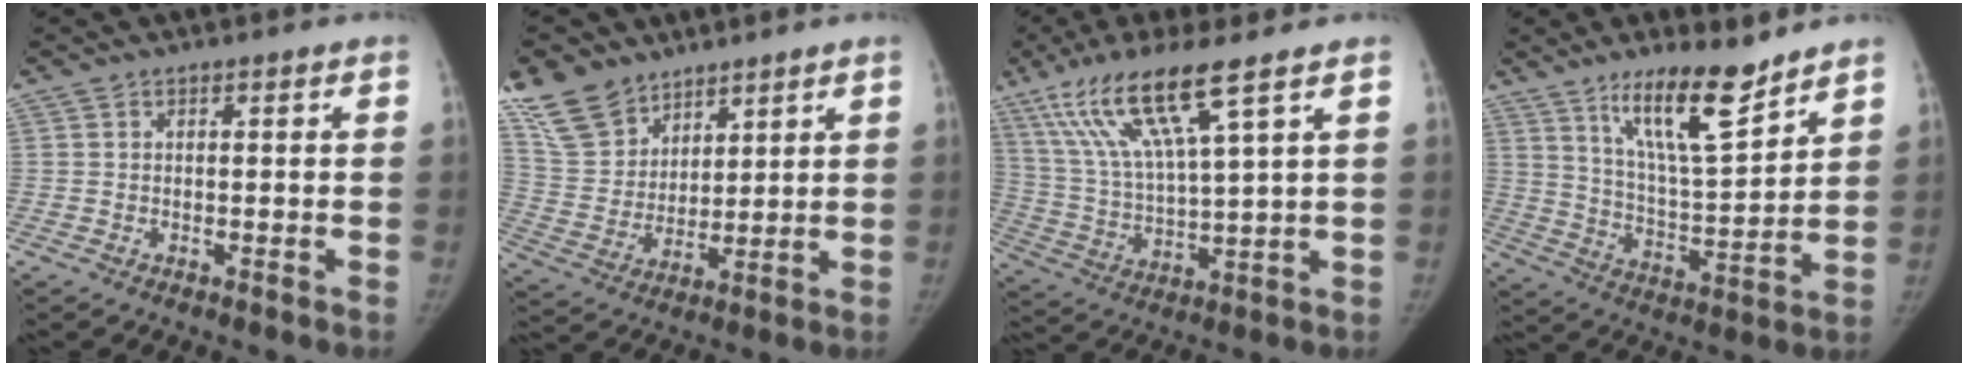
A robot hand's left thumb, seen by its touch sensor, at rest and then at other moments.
{"total": 12.0, "force": [8.9, 7.1, 3.6], "torque": [-0.052, -0.040, 0.188]}
{"total": 15.6, "force": [9.1, 2.0, 12.6], "torque": [-0.265, -0.031, 0.182]}
{"total": 14.5, "force": [10.3, 3.1, 9.7], "torque": [-0.149, -0.076, 0.187]}